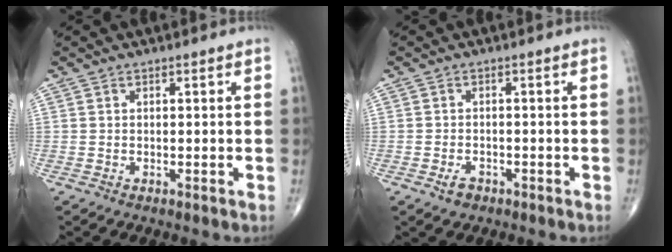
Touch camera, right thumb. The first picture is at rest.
{"total": 2.3, "force": [-1.3, 1.5, 1.2], "torque": [-0.020, 0.005, -0.018]}